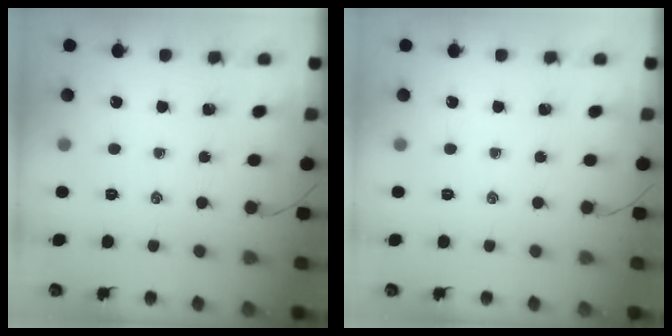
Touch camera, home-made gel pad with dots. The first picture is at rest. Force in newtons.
{"total": 0.0}